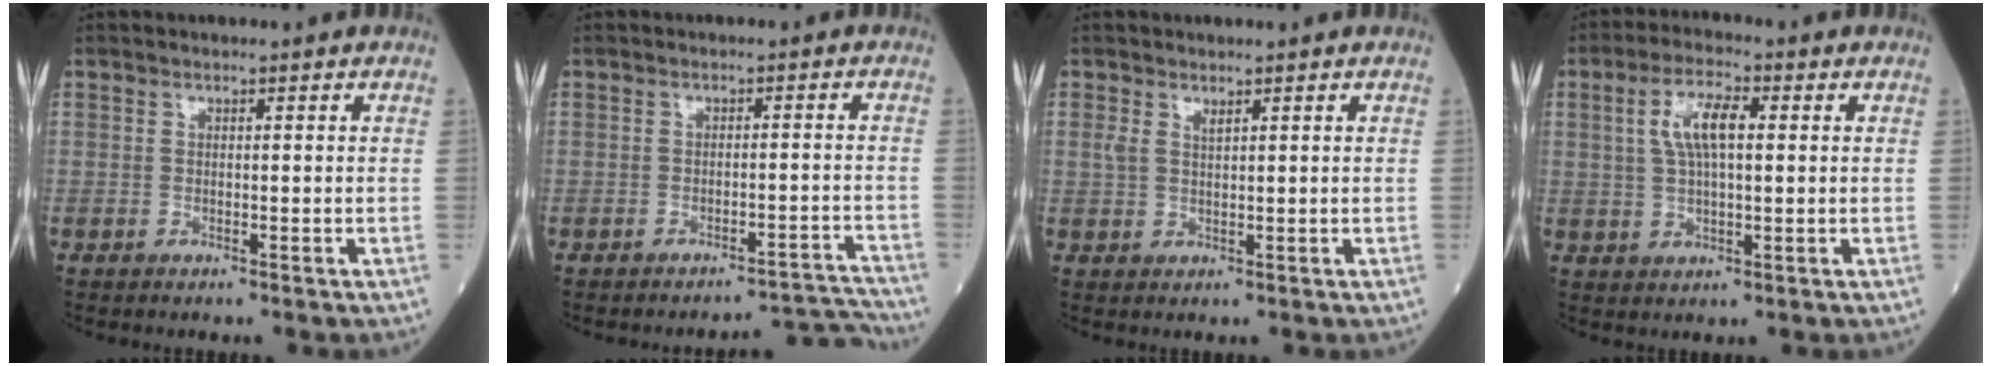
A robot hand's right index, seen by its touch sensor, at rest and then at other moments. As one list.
[{"total": 6.0, "force": [-5.8, -1.1, -1.0], "torque": [0.035, 0.015, -0.072]}, {"total": 1.8, "force": [1.1, 0.6, 1.3], "torque": [-0.034, 0.006, 0.028]}, {"total": 6.9, "force": [1.7, 2.0, 6.4], "torque": [-0.132, 0.012, 0.034]}]